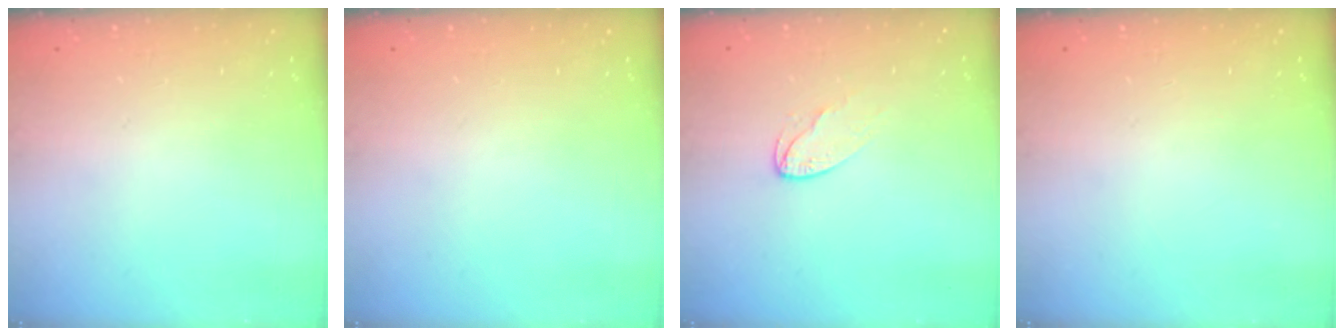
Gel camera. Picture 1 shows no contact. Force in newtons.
{"total": 0.0}
{"total": 4.8, "press": 4.8, "slide": 0.4}
{"total": 0.0}